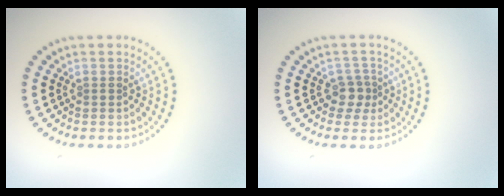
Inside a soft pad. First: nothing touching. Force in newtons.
{"total": 1.8, "press": 1.5, "slide": 1.0}